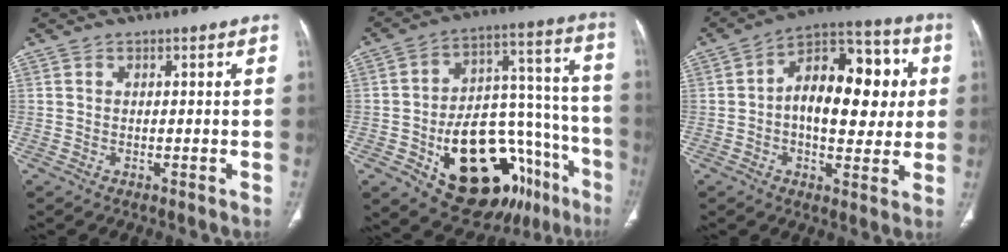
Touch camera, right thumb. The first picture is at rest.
{"total": 28.3, "force": [-12.9, 15.2, 20.1], "torque": [-0.226, 0.089, -0.176]}
{"total": 18.7, "force": [1.5, 10.5, 15.4], "torque": [-0.190, 0.031, 0.017]}